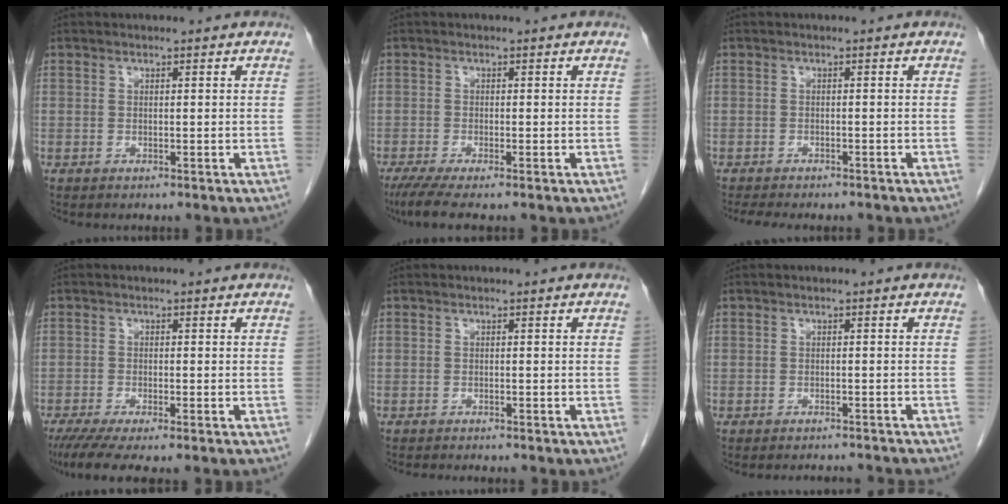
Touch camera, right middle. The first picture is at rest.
{"total": 4.4, "force": [-3.2, 0.1, 3.0], "torque": [-0.052, -0.013, -0.059]}
{"total": 7.9, "force": [-6.8, 2.0, 3.4], "torque": [-0.047, -0.003, -0.090]}
{"total": 6.6, "force": [-5.2, 0.4, 4.1], "torque": [-0.060, -0.016, -0.084]}
{"total": 3.5, "force": [-3.2, 0.2, 1.4], "torque": [-0.021, -0.008, -0.044]}
{"total": 5.4, "force": [-5.3, 0.3, 0.9], "torque": [-0.006, -0.003, -0.061]}